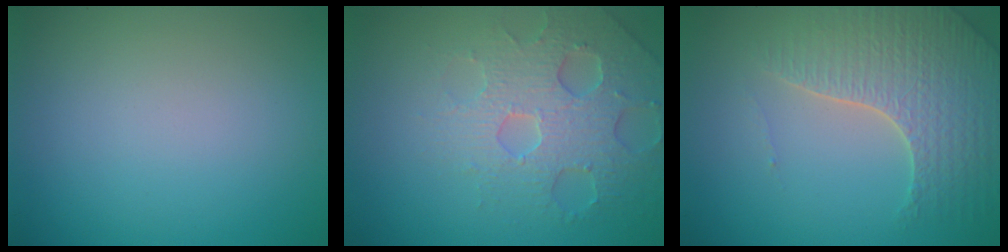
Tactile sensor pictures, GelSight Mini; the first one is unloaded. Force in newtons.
{"total": 4.3, "press": 4.2, "slide": 0.7}
{"total": 4.4, "press": 4.3, "slide": 1.1}